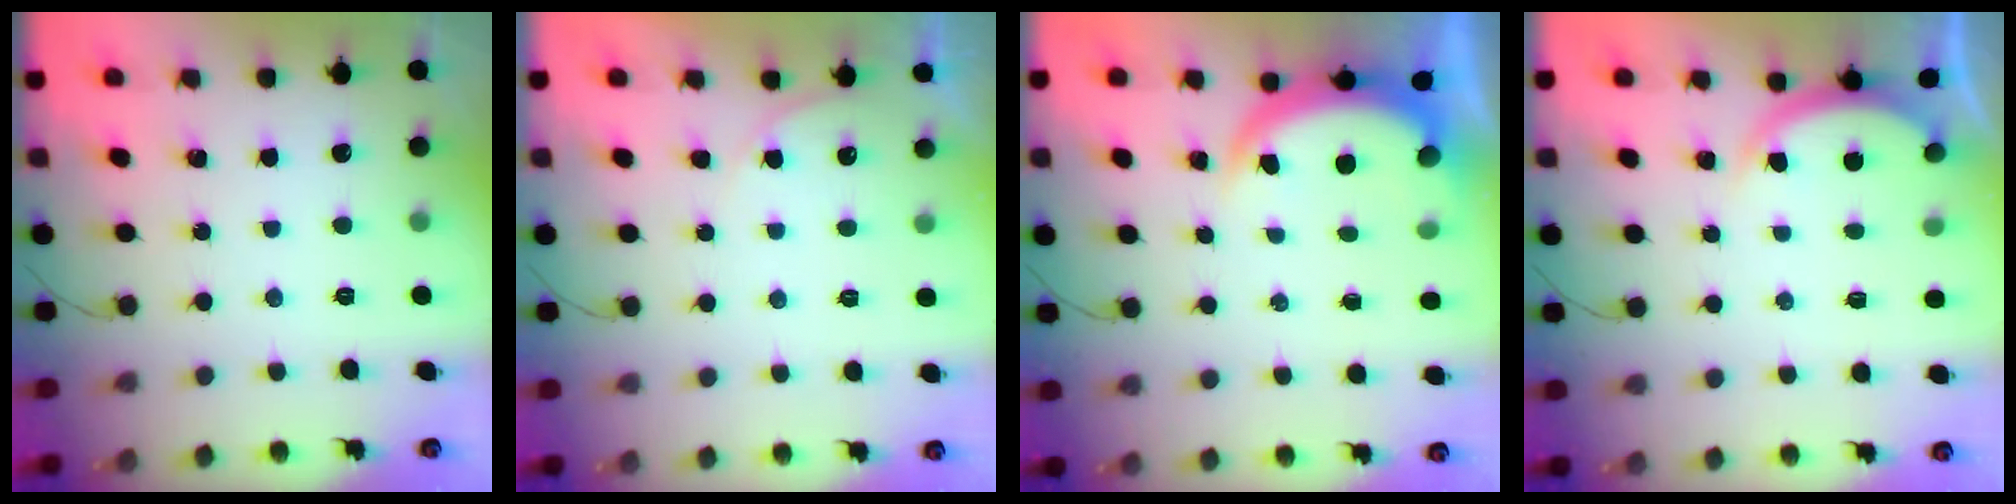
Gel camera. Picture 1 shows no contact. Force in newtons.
{"total": 3.8, "press": 3.8, "slide": 0.3}
{"total": 4.6, "press": 4.6, "slide": 0.3}
{"total": 4.6, "press": 4.6, "slide": 0.6}